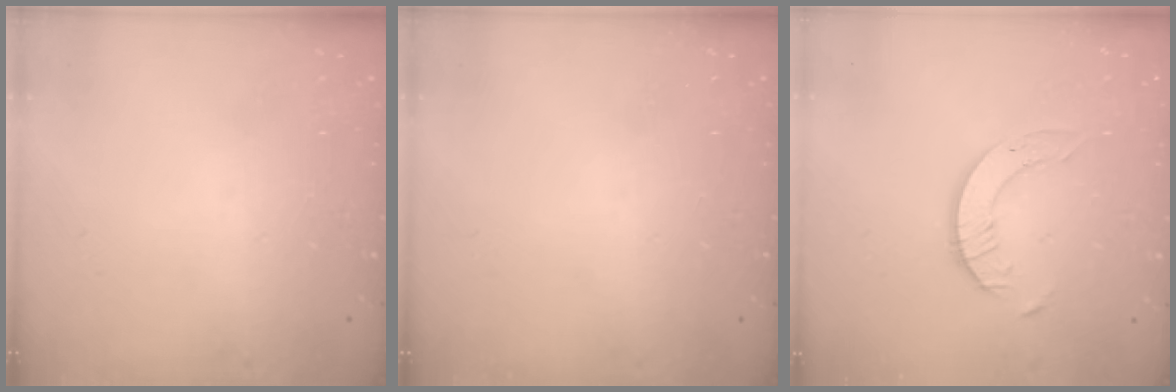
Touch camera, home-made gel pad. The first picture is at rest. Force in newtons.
{"total": 0.0}
{"total": 4.0, "press": 4.0, "slide": 0.5}